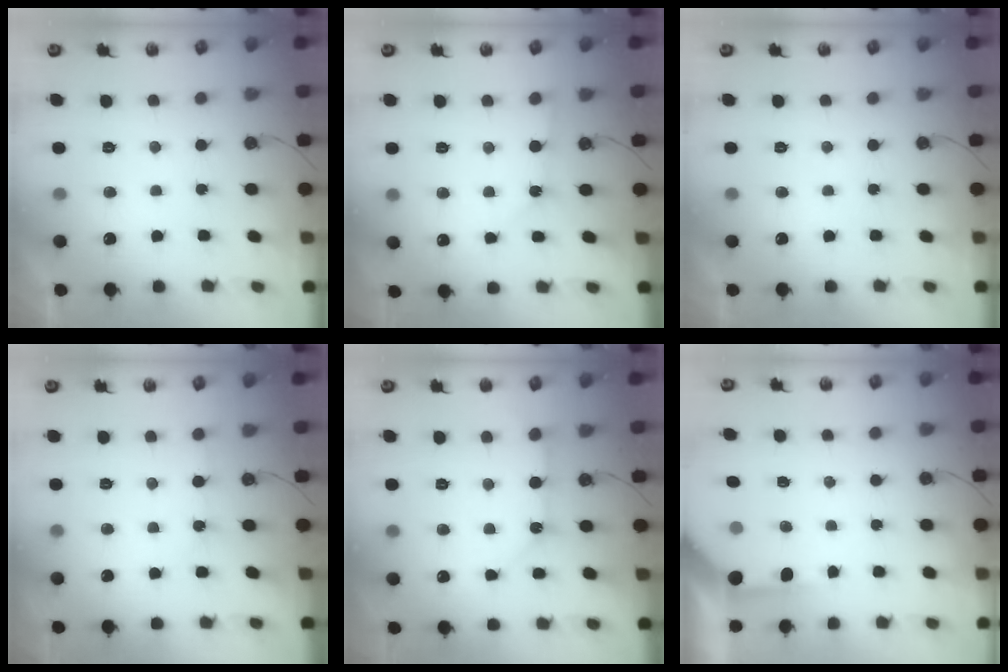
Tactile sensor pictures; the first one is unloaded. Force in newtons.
{"total": 4.1, "press": 4.1, "slide": 0.5}
{"total": 0.0}
{"total": 2.2, "press": 2.1, "slide": 0.3}
{"total": 9.8, "press": 9.8, "slide": 1.1}
{"total": 3.9, "press": 3.9, "slide": 0.5}